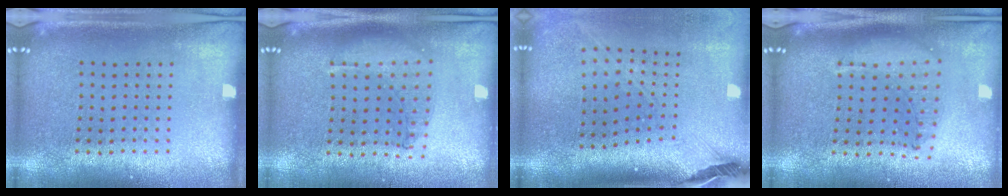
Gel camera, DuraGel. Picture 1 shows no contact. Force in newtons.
{"total": 0.9, "press": 0.9, "slide": 0.3}
{"total": 2.8, "press": 2.0, "slide": 1.9}
{"total": 1.3, "press": 1.2, "slide": 0.4}